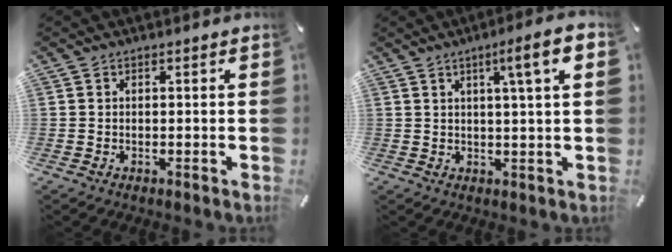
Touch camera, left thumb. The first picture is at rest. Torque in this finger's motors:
{"motor_torque": [1.16, 1.25, 0.65, -0.61, 0.23]}